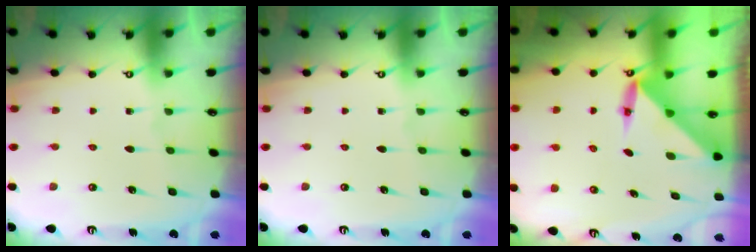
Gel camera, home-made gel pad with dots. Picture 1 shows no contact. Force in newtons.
{"total": 0.0}
{"total": 3.5, "press": 3.5, "slide": 0.2}